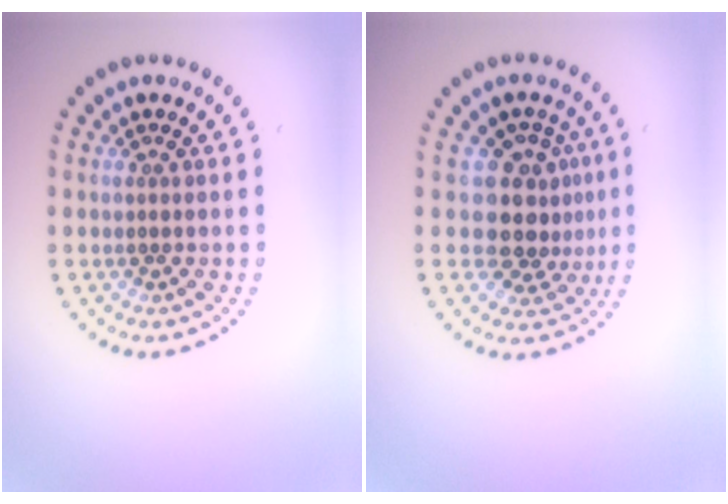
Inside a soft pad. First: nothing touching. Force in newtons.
{"total": 3.9, "press": 3.1, "slide": 2.3}